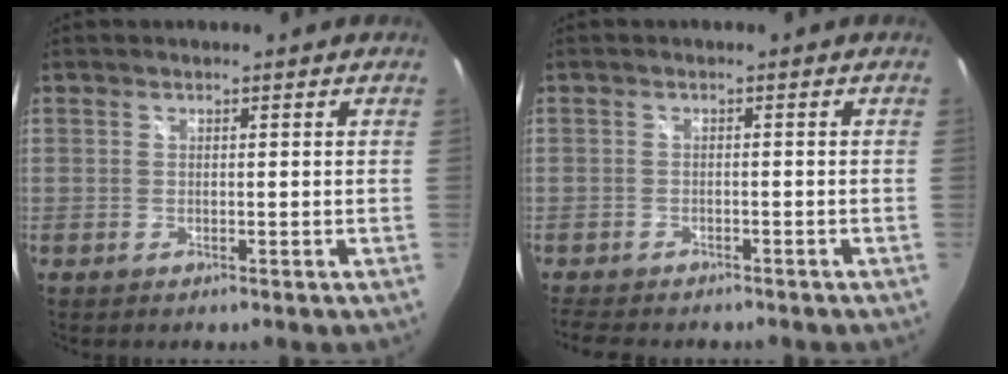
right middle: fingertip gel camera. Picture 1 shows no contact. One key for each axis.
{"total": 4.8, "fx": -4.3, "fy": 1.4, "fz": 1.6, "tx": -0.047, "ty": -0.014, "tz": -0.072}